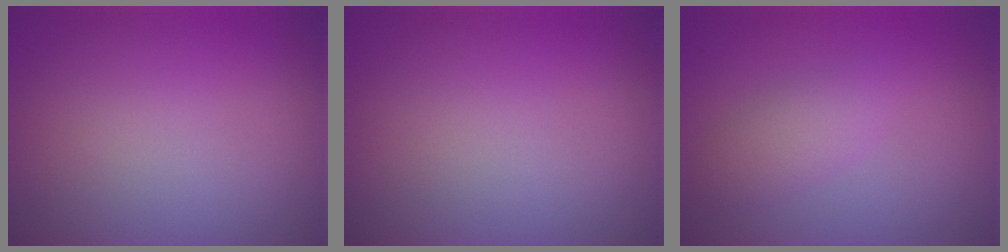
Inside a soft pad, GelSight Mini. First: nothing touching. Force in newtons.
{"total": 0.0}
{"total": 2.2, "press": 2.2, "slide": 0.0}